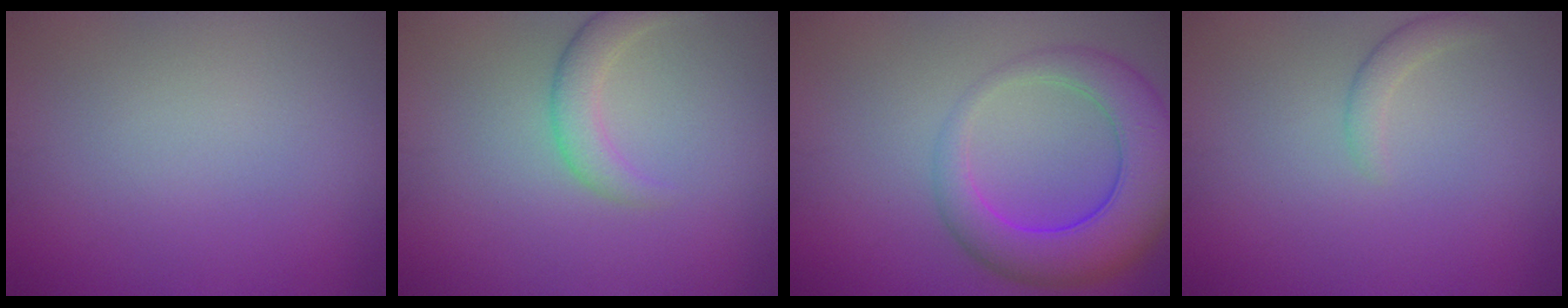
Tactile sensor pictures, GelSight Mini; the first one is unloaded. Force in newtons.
{"total": 2.6, "press": 2.6, "slide": 0.2}
{"total": 7.6, "press": 7.6, "slide": 0.4}
{"total": 1.4, "press": 1.4, "slide": 0.1}